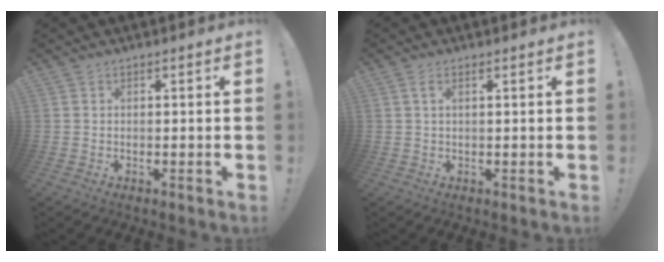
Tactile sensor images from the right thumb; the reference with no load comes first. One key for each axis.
{"total": 2.1, "fx": 0.8, "fy": 0.6, "fz": 1.9, "tx": -0.038, "ty": 0.000, "tz": 0.013}